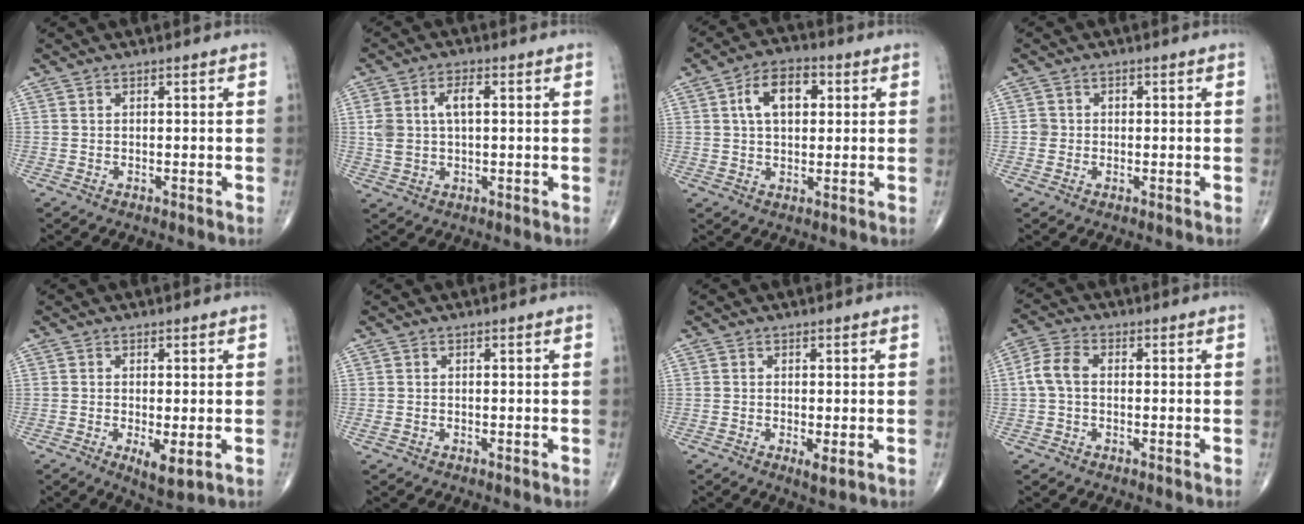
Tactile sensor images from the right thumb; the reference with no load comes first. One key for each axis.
{"total": 6.4, "fx": 1.1, "fy": 3.4, "fz": 5.3, "tx": -0.109, "ty": 0.012, "tz": 0.024}
{"total": 9.3, "fx": 2.4, "fy": 5.5, "fz": 7.0, "tx": -0.106, "ty": 0.012, "tz": 0.035}
{"total": 1.9, "fx": -0.1, "fy": 1.9, "fz": 0.3, "tx": 0.009, "ty": 0.006, "tz": -0.005}
{"total": 4.5, "fx": -1.1, "fy": 1.5, "fz": 4.1, "tx": -0.070, "ty": -0.015, "tz": -0.015}
{"total": 0.6, "fx": -0.2, "fy": 0.3, "fz": 0.5, "tx": -0.015, "ty": 0.002, "tz": -0.001}
{"total": 2.2, "fx": -0.5, "fy": 0.6, "fz": 2.1, "tx": -0.039, "ty": -0.009, "tz": -0.009}
{"total": 5.2, "fx": -0.1, "fy": 3.4, "fz": 3.9, "tx": -0.081, "ty": 0.015, "tz": -0.010}